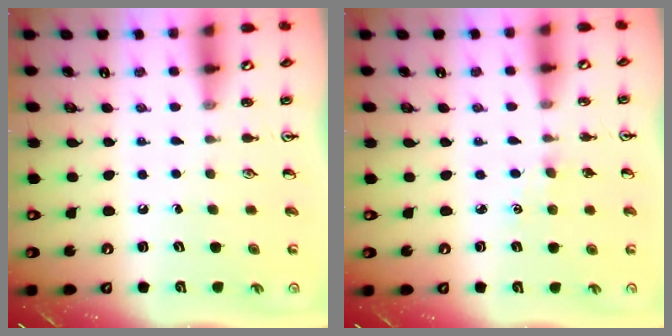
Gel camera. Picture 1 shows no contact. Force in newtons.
{"total": 0.6, "press": 0.6, "slide": 0.2}